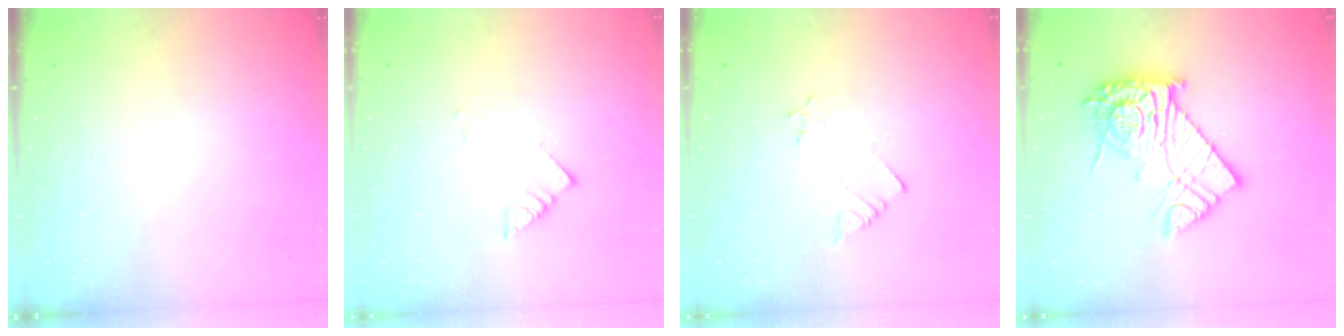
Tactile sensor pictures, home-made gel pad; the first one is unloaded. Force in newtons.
{"total": 3.4, "press": 3.4, "slide": 0.1}
{"total": 2.5, "press": 2.5, "slide": 0.3}
{"total": 15.9, "press": 15.8, "slide": 1.4}